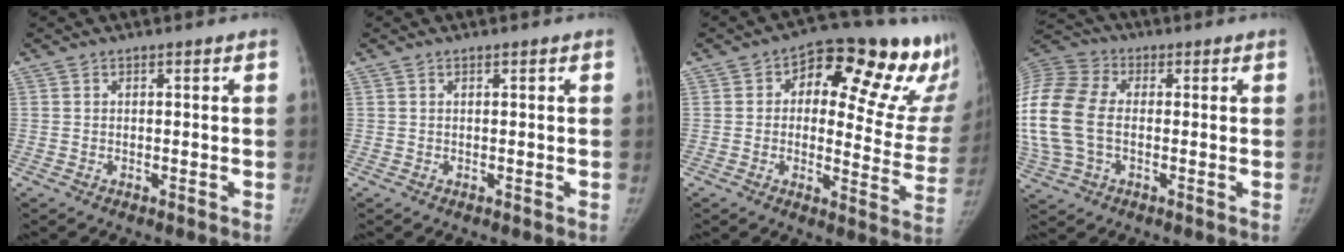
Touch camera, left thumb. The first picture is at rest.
{"total": 0.0}
{"total": 23.2, "force": [12.0, 10.2, 17.1], "torque": [-0.176, -0.027, 0.146]}
{"total": 19.6, "force": [-0.7, 13.2, 14.4], "torque": [-0.367, 0.014, -0.012]}